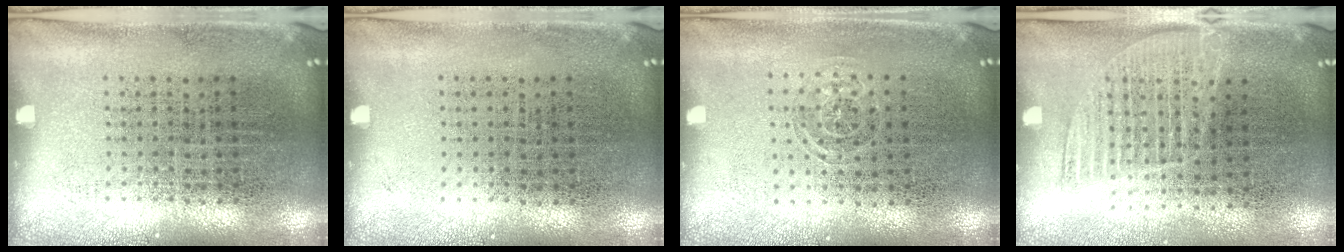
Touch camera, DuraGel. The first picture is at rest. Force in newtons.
{"total": 0.0}
{"total": 0.9, "press": 0.6, "slide": 0.7}
{"total": 1.3, "press": 1.1, "slide": 0.6}